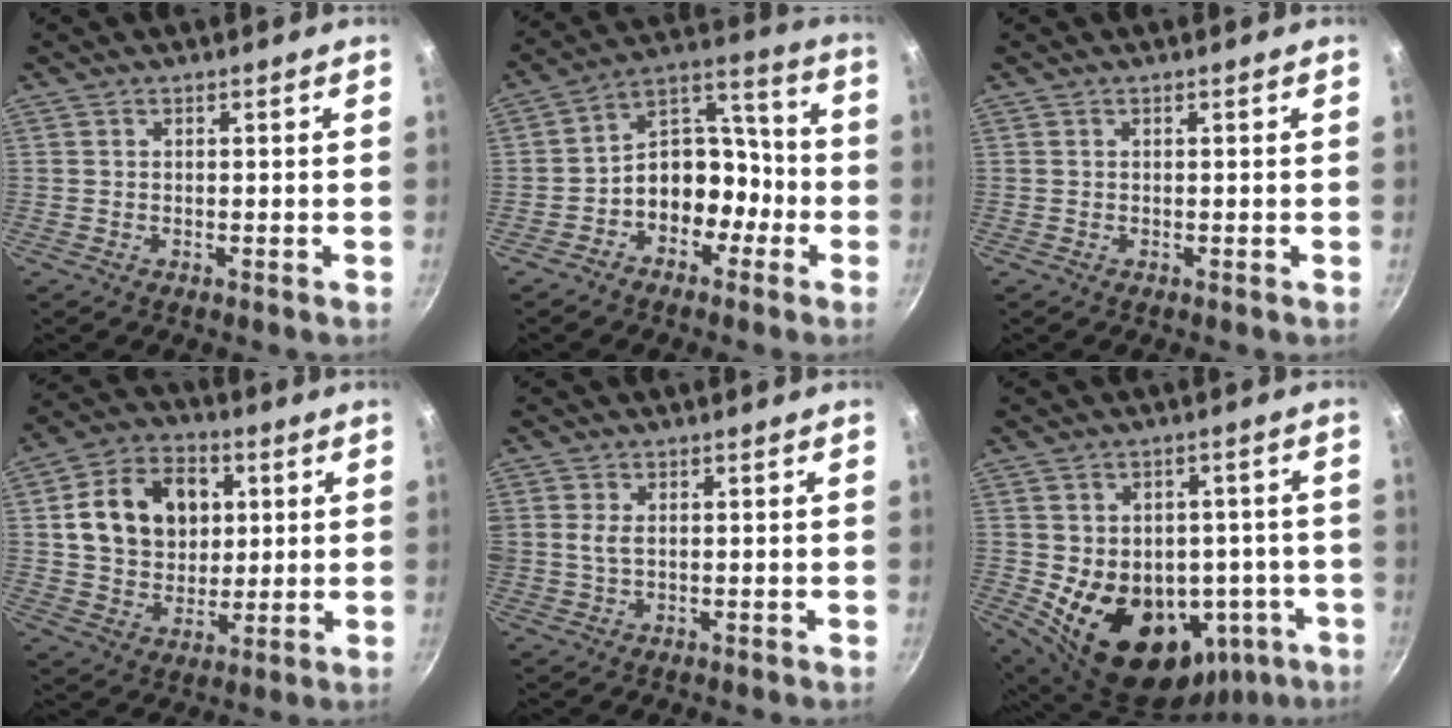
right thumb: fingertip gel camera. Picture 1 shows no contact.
{"total": 12.2, "force": [-3.9, 9.2, 7.1], "torque": [-0.044, 0.078, -0.068]}
{"total": 0.0}
{"total": 16.3, "force": [3.4, 12.6, 9.6], "torque": [-0.134, 0.008, 0.057]}
{"total": 2.6, "force": [0.5, 1.8, 1.9], "torque": [-0.035, -0.004, 0.010]}
{"total": 21.3, "force": [-4.9, 15.9, 13.3], "torque": [-0.174, 0.015, -0.041]}